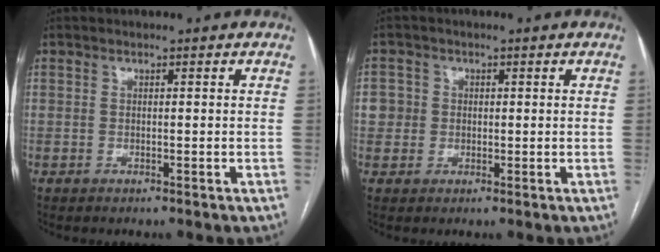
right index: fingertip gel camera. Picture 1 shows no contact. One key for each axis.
{"total": 3.1, "fx": 0.1, "fy": 3.1, "fz": 0.5, "tx": -0.001, "ty": 0.012, "tz": 0.002}